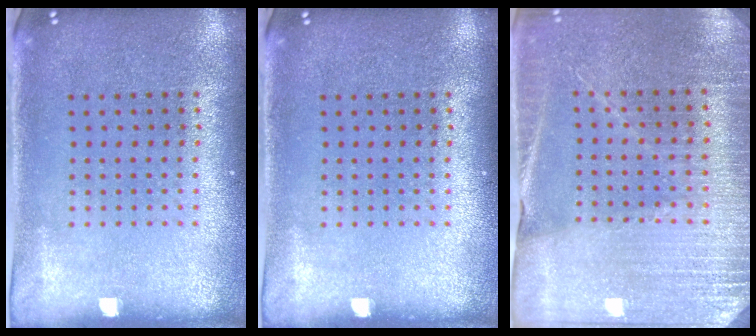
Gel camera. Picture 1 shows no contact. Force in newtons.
{"total": 0.0}
{"total": 3.1, "press": 3.1, "slide": 0.4}